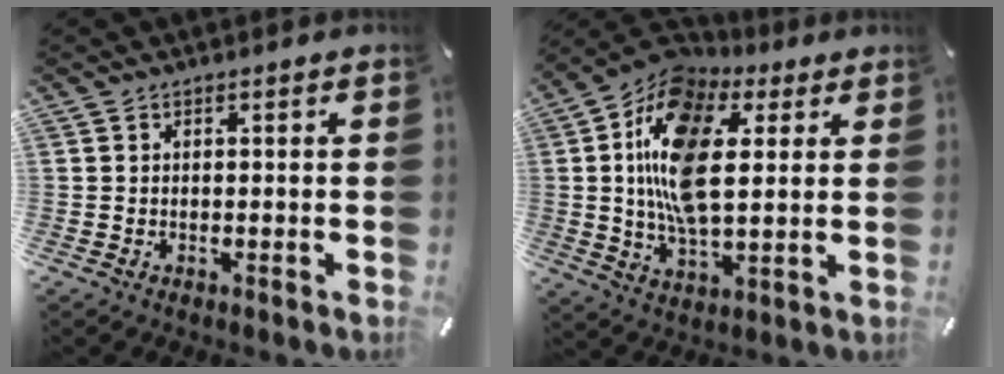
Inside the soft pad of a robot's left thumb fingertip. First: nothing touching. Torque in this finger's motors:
{"motor_torque": [2.00, 1.96, 2.33, -0.44, 0.85]}